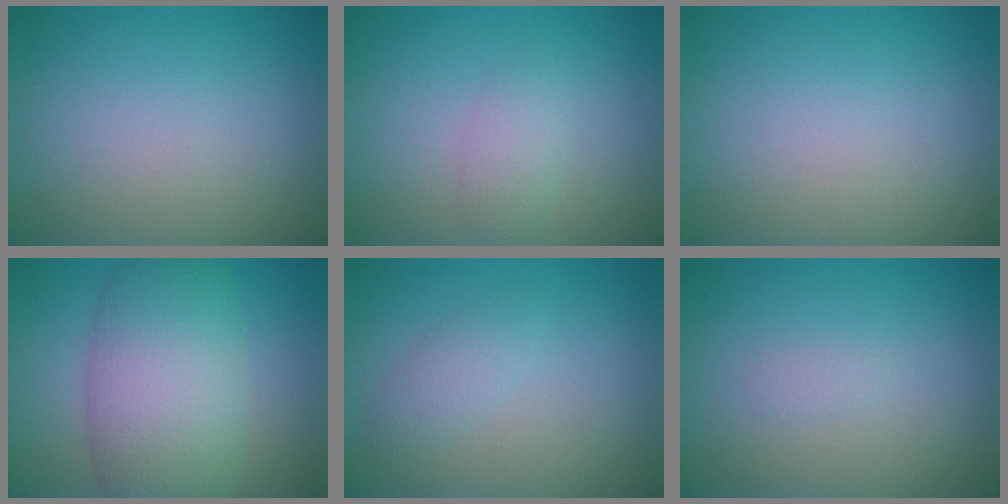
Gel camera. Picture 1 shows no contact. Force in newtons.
{"total": 1.8, "press": 1.8, "slide": 0.1}
{"total": 0.0}
{"total": 8.6, "press": 8.5, "slide": 0.7}
{"total": 1.5, "press": 1.5, "slide": 0.1}
{"total": 0.5, "press": 0.5, "slide": 0.0}